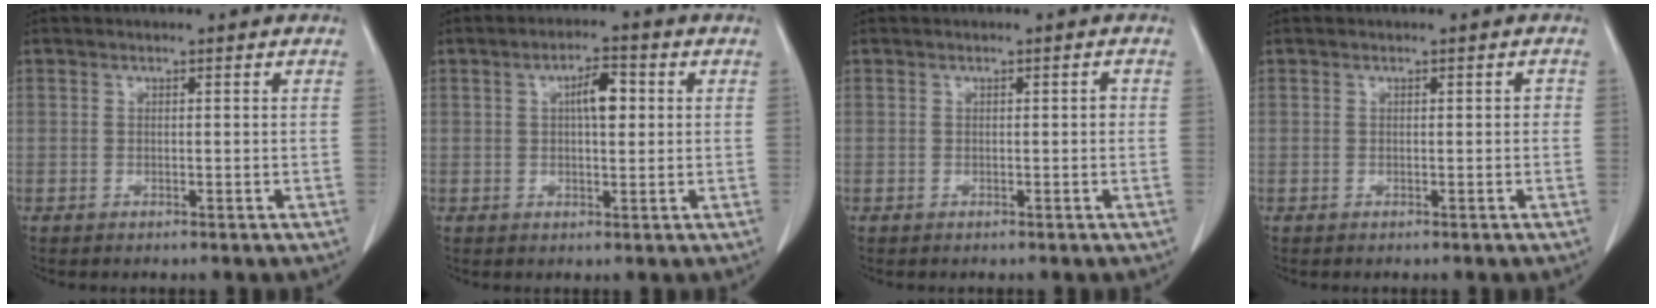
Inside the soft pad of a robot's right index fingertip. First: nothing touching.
{"total": 4.6, "force": [1.0, 1.5, 4.3], "torque": [-0.072, 0.010, 0.015]}
{"total": 0.7, "force": [0.0, 0.2, 0.6], "torque": [-0.007, 0.002, 0.000]}
{"total": 0.6, "force": [-0.1, 0.3, 0.5], "torque": [-0.003, 0.003, -0.002]}